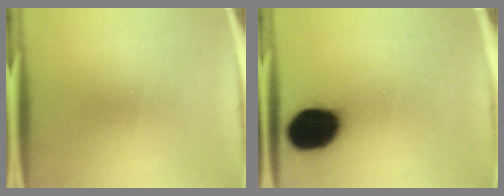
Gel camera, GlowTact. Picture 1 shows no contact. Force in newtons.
{"total": 18.5}